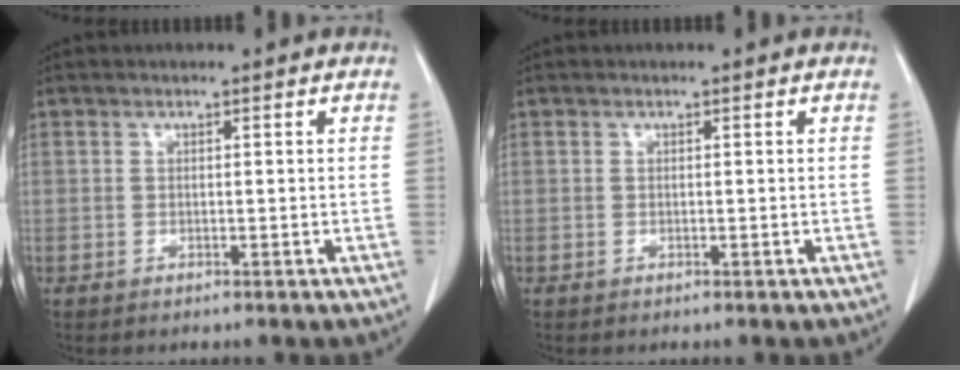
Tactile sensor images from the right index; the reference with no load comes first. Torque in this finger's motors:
{"motor_torque": [0.00, 0.00, 0.00, 0.00]}